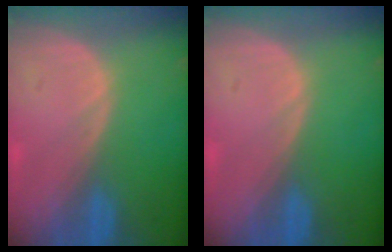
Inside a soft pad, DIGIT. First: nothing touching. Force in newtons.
{"total": 0.0}